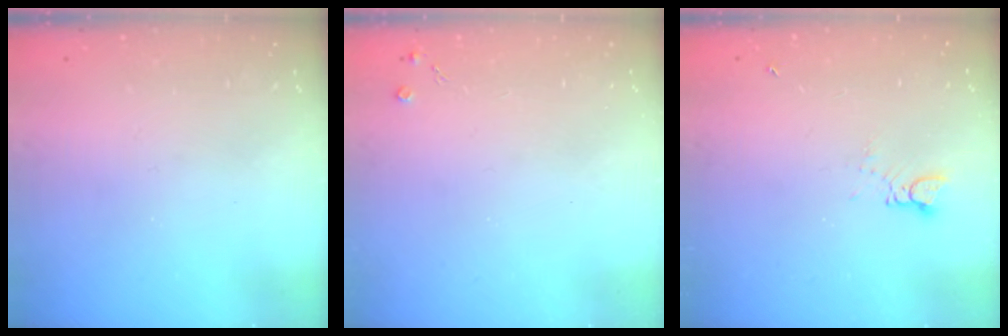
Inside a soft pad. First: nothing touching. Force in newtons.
{"total": 2.5, "press": 2.5, "slide": 0.5}
{"total": 1.2, "press": 1.1, "slide": 0.1}